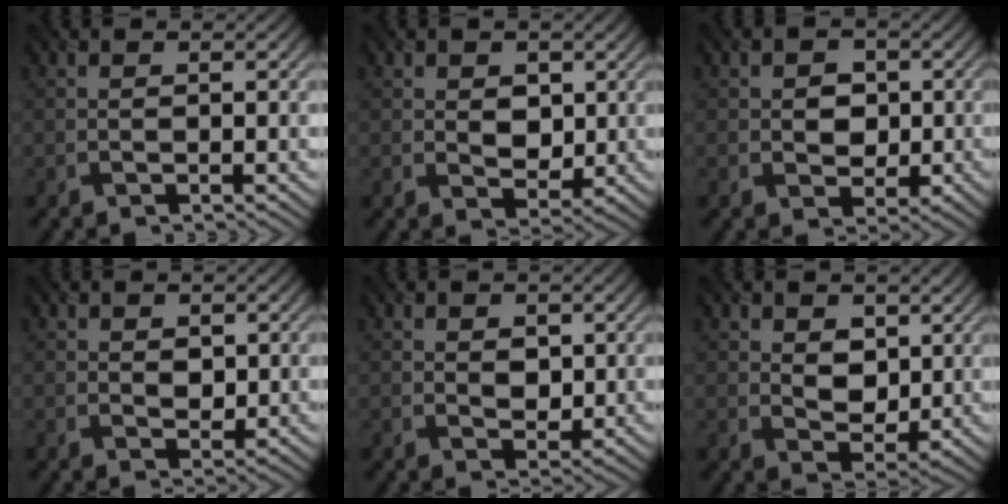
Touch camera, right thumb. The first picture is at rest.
{"total": 3.7, "force": [0.8, 2.9, 2.3], "torque": [-0.049, -0.005, 0.006]}
{"total": 4.2, "force": [0.2, 3.7, 2.1], "torque": [-0.025, -0.003, -0.007]}
{"total": 2.1, "force": [0.7, 1.5, 1.2], "torque": [-0.028, -0.007, 0.012]}
{"total": 2.6, "force": [0.8, 2.0, 1.6], "torque": [-0.038, -0.006, 0.011]}
{"total": 5.3, "force": [1.8, 3.7, 3.3], "torque": [-0.077, -0.006, 0.024]}